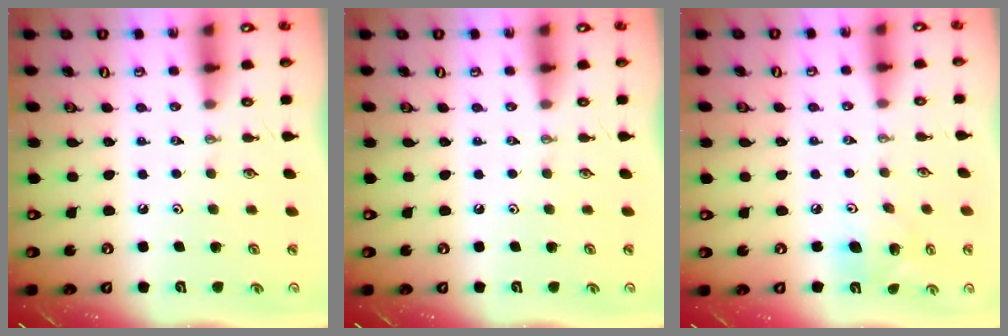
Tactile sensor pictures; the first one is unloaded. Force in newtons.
{"total": 0.0}
{"total": 9.0, "press": 8.8, "slide": 1.4}